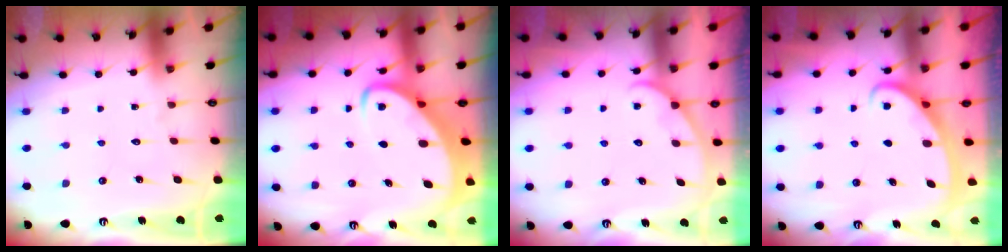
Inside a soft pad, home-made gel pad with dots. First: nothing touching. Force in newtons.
{"total": 3.9, "press": 3.9, "slide": 0.5}
{"total": 4.2, "press": 4.2, "slide": 0.3}
{"total": 2.7, "press": 2.7, "slide": 0.4}